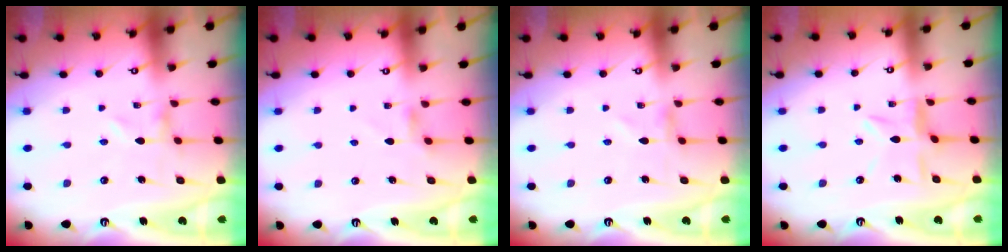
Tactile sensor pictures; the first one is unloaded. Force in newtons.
{"total": 3.0, "press": 2.9, "slide": 0.5}
{"total": 0.7, "press": 0.7, "slide": 0.1}
{"total": 6.1, "press": 6.1, "slide": 0.5}